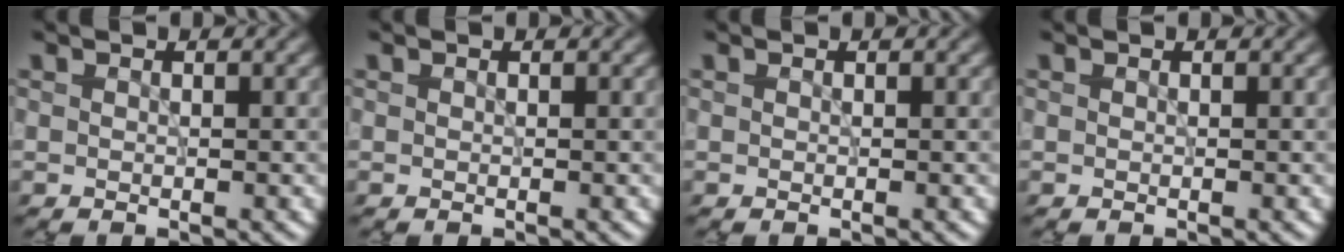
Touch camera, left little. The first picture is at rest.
{"total": 0.0}
{"total": 0.0}
{"total": 0.0}